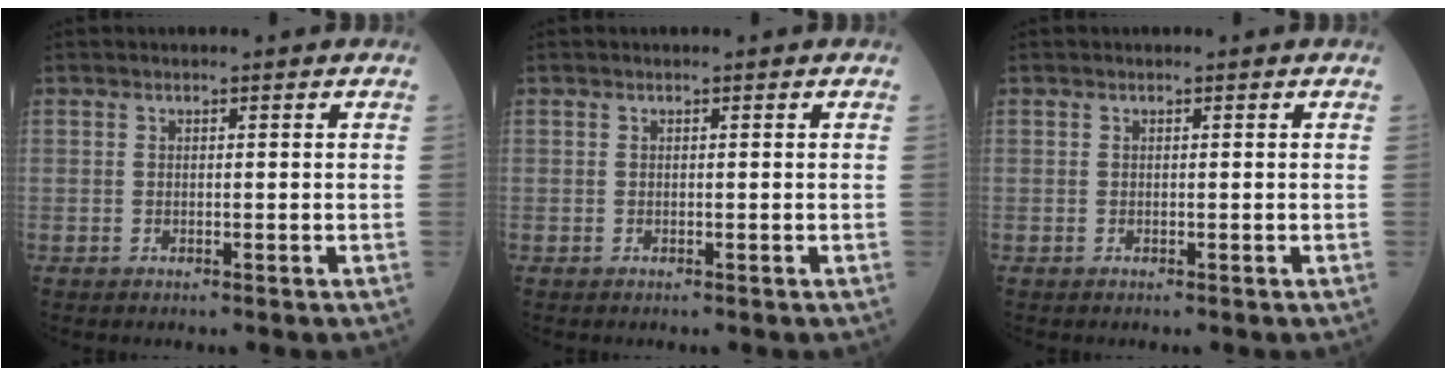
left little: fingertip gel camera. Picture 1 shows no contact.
{"total": 0.0}
{"total": 0.0}